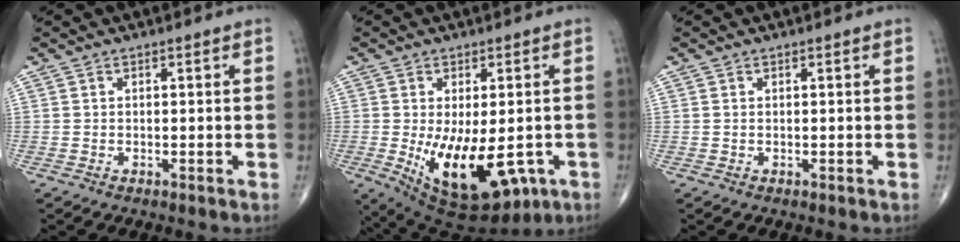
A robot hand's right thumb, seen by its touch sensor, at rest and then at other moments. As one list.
[{"total": 17.6, "force": [-5.0, 8.6, 14.5], "torque": [-0.221, -0.017, -0.049]}, {"total": 0.0}]